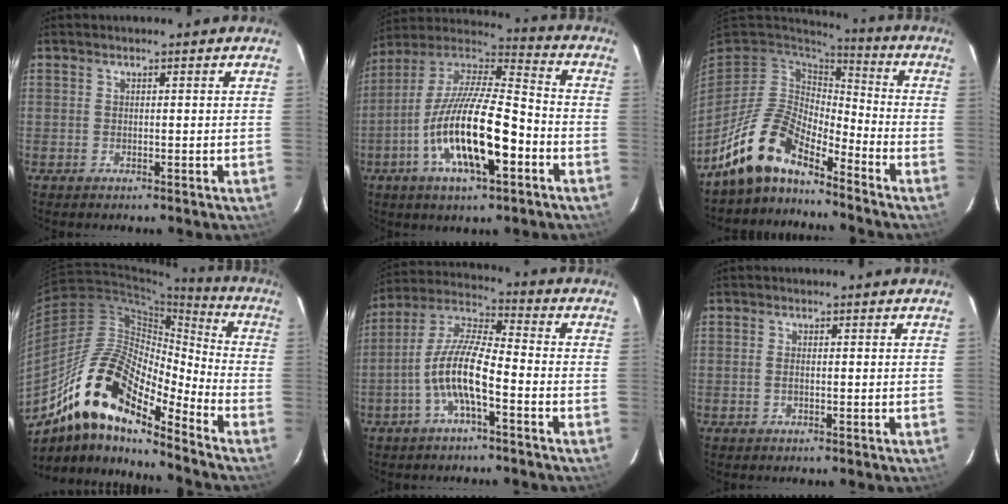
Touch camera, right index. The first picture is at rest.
{"total": 20.1, "force": [-7.3, 6.3, 17.7], "torque": [-0.334, -0.020, -0.137]}
{"total": 12.5, "force": [-10.3, 4.2, 5.7], "torque": [-0.115, 0.006, -0.203]}
{"total": 18.8, "force": [-13.3, 5.8, 12.0], "torque": [-0.203, -0.006, -0.264]}
{"total": 10.3, "force": [-4.1, 2.4, 9.2], "torque": [-0.196, 0.007, -0.080]}
{"total": 1.0, "force": [-0.2, 0.4, 0.9], "torque": [-0.021, 0.000, -0.005]}